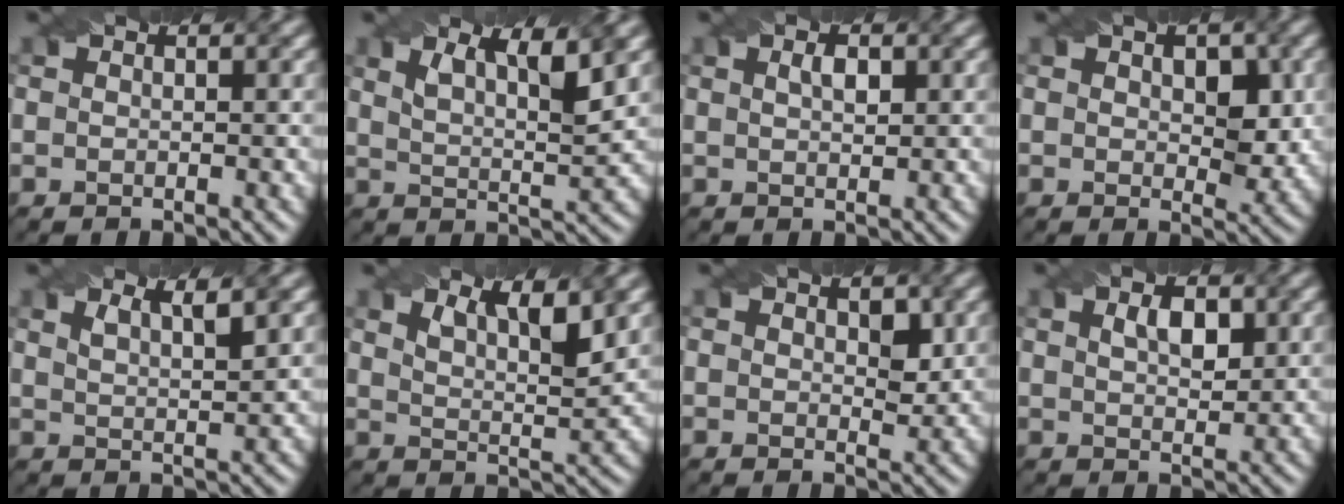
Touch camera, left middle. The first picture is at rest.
{"total": 5.1, "force": [3.1, 1.4, 3.9], "torque": [-0.052, 0.011, 0.038]}
{"total": 1.4, "force": [0.6, 0.6, 1.1], "torque": [-0.024, 0.002, 0.013]}
{"total": 4.1, "force": [0.9, 2.4, 3.2], "torque": [-0.042, -0.008, 0.016]}
{"total": 3.2, "force": [2.0, 1.0, 2.2], "torque": [-0.019, 0.011, 0.020]}
{"total": 5.1, "force": [3.3, 1.6, 3.6], "torque": [-0.045, 0.012, 0.040]}
{"total": 2.0, "force": [0.7, 1.2, 1.5], "torque": [-0.018, -0.006, 0.015]}
{"total": 2.5, "force": [1.0, 1.2, 2.0], "torque": [-0.038, 0.002, 0.022]}